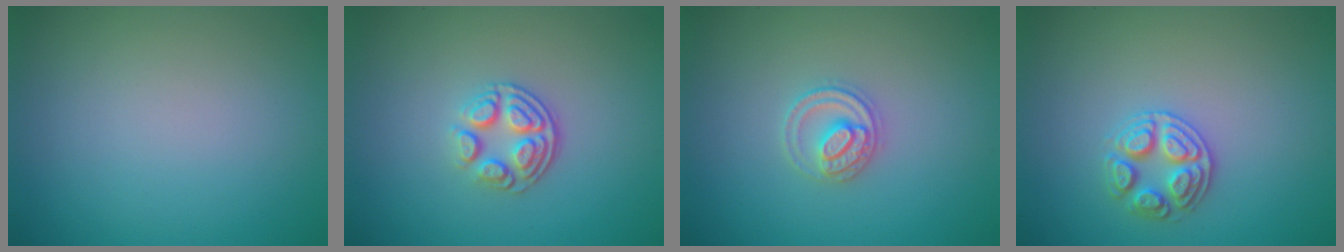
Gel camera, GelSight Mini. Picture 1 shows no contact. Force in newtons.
{"total": 3.4, "press": 2.6, "slide": 2.3}
{"total": 2.5, "press": 2.4, "slide": 0.3}
{"total": 2.6, "press": 2.6, "slide": 0.4}